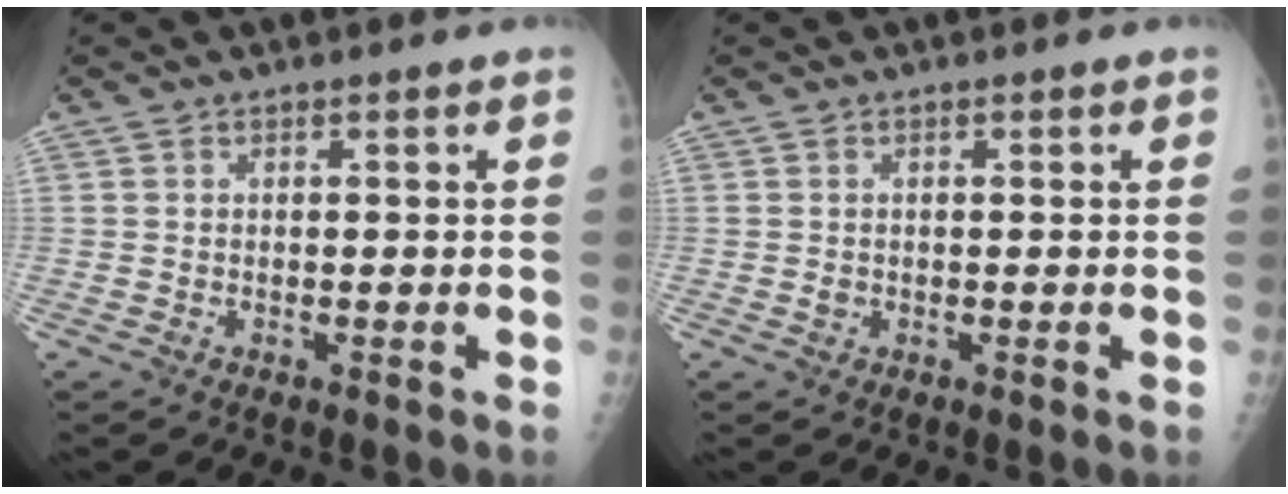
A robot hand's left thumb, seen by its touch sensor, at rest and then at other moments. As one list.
[{"total": 0.9, "force": [-0.2, 0.8, 0.5], "torque": [-0.003, 0.002, -0.003]}]